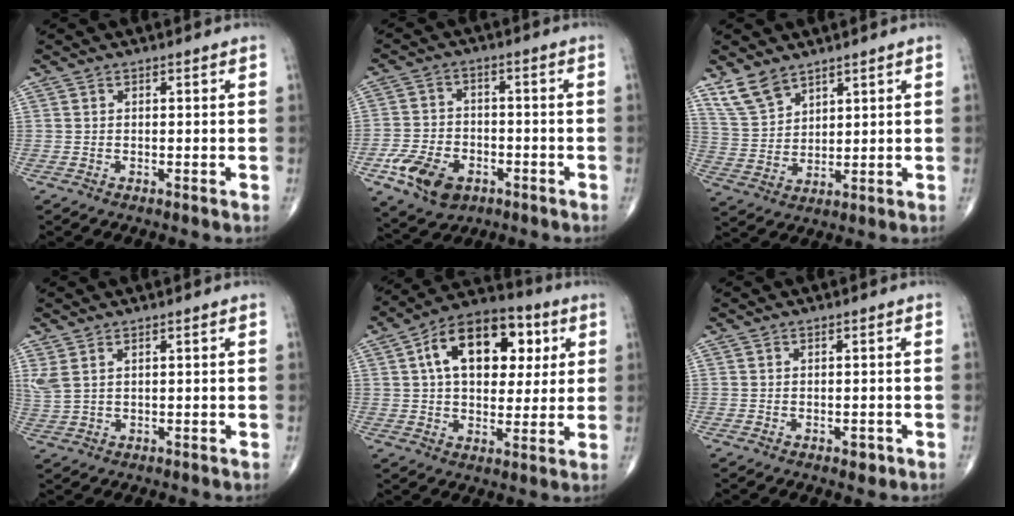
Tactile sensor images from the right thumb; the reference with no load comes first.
{"total": 10.5, "force": [-4.8, 7.2, 6.1], "torque": [-0.100, 0.020, -0.078]}
{"total": 7.1, "force": [5.4, 3.5, 2.9], "torque": [-0.049, -0.022, 0.119]}
{"total": 3.6, "force": [1.8, 1.6, 2.7], "torque": [-0.076, 0.003, 0.048]}
{"total": 18.3, "force": [5.2, 11.2, 13.5], "torque": [-0.171, 0.011, 0.076]}
{"total": 1.5, "force": [-0.6, 0.9, 1.0], "torque": [-0.007, 0.001, -0.006]}